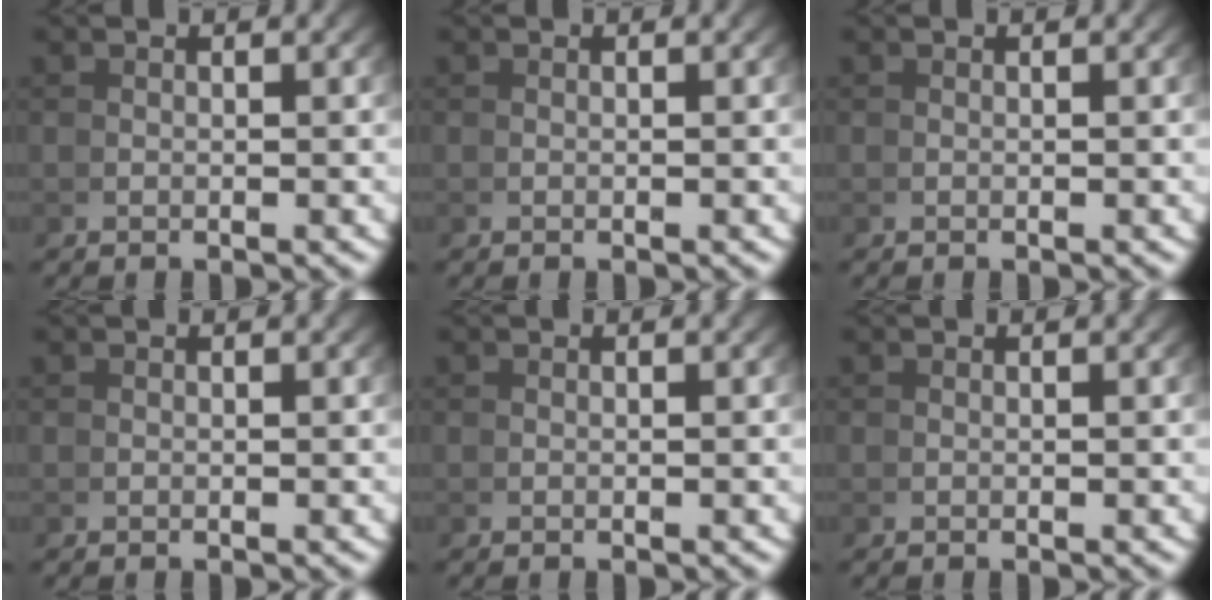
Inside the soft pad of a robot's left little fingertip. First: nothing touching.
{"total": 0.0}
{"total": 0.0}
{"total": 0.0}
{"total": 0.0}
{"total": 0.0}